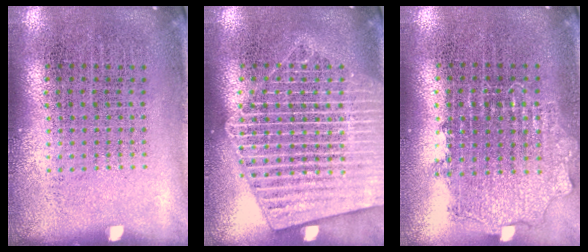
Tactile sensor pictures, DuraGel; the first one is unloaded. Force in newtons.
{"total": 3.6, "press": 3.6, "slide": 0.4}
{"total": 0.9, "press": 0.8, "slide": 0.2}